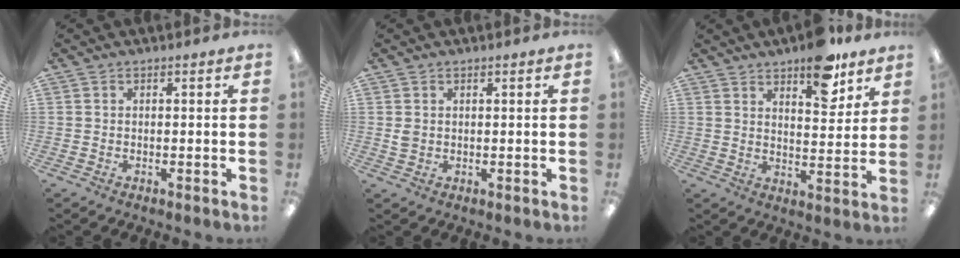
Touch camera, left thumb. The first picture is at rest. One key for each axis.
{"total": 1.9, "fx": 0.7, "fy": 1.6, "fz": 0.8, "tx": -0.009, "ty": 0.001, "tz": 0.011}
{"total": 11.5, "fx": 8.3, "fy": 4.6, "fz": 6.5, "tx": -0.069, "ty": -0.051, "tz": 0.137}